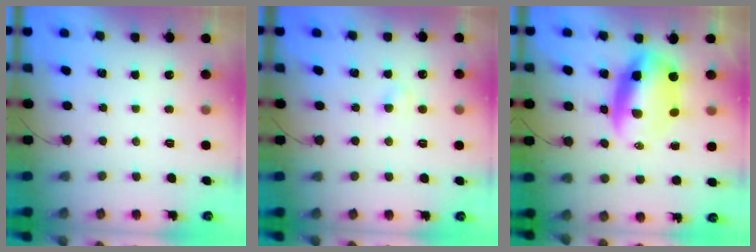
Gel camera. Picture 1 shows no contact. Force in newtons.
{"total": 2.4, "press": 2.3, "slide": 0.8}
{"total": 9.7, "press": 9.4, "slide": 2.6}